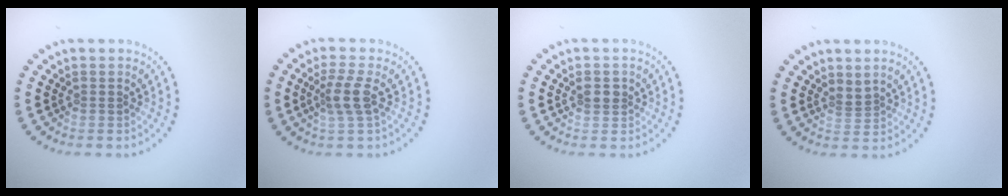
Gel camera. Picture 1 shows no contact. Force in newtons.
{"total": 2.5, "press": 2.0, "slide": 1.5}
{"total": 1.4, "press": 1.3, "slide": 0.5}
{"total": 1.0, "press": 0.6, "slide": 0.8}